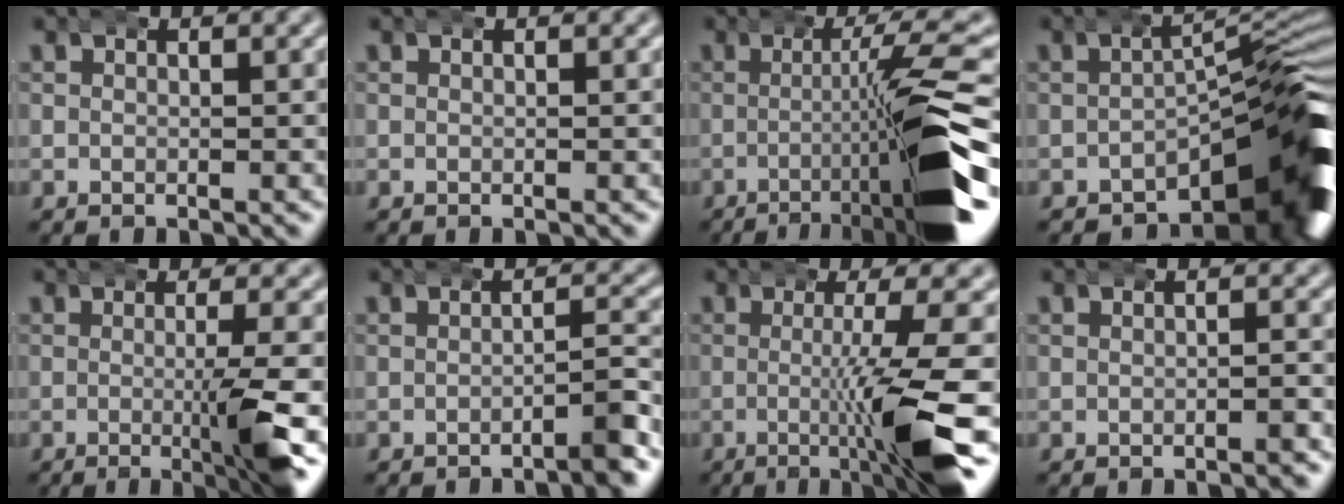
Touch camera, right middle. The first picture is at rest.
{"total": 0.0}
{"total": 12.6, "force": [-2.9, 1.6, 12.1], "torque": [-0.169, 0.003, -0.036]}
{"total": 15.8, "force": [-6.5, 6.6, 12.9], "torque": [-0.124, -0.002, -0.089]}
{"total": 7.1, "force": [-1.4, 1.0, 6.9], "torque": [-0.094, -0.003, -0.025]}
{"total": 2.7, "force": [-1.5, 0.6, 2.2], "torque": [-0.028, 0.005, -0.032]}
{"total": 10.1, "force": [-1.6, 1.3, 9.9], "torque": [-0.133, 0.003, -0.028]}
{"total": 0.8, "force": [-0.6, 0.2, 0.5], "torque": [-0.003, 0.004, -0.015]}